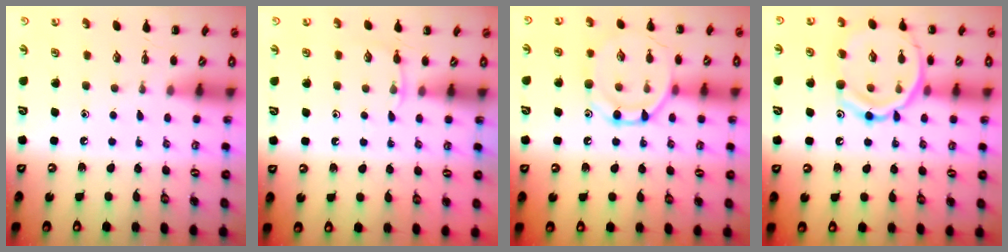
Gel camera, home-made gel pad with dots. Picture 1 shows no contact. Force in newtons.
{"total": 4.9, "press": 4.6, "slide": 1.5}
{"total": 12.9, "press": 12.9, "slide": 0.7}
{"total": 16.1, "press": 16.0, "slide": 1.8}